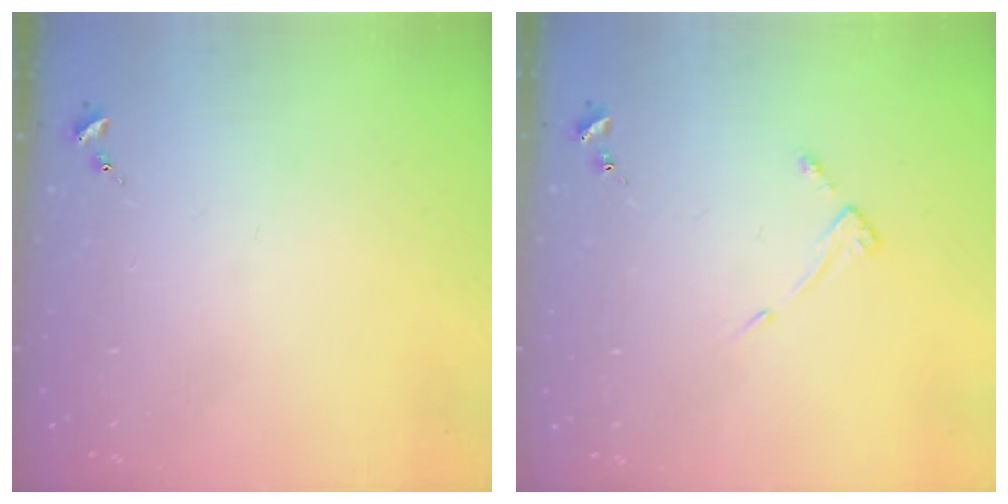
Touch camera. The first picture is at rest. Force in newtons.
{"total": 3.9, "press": 3.9, "slide": 0.5}